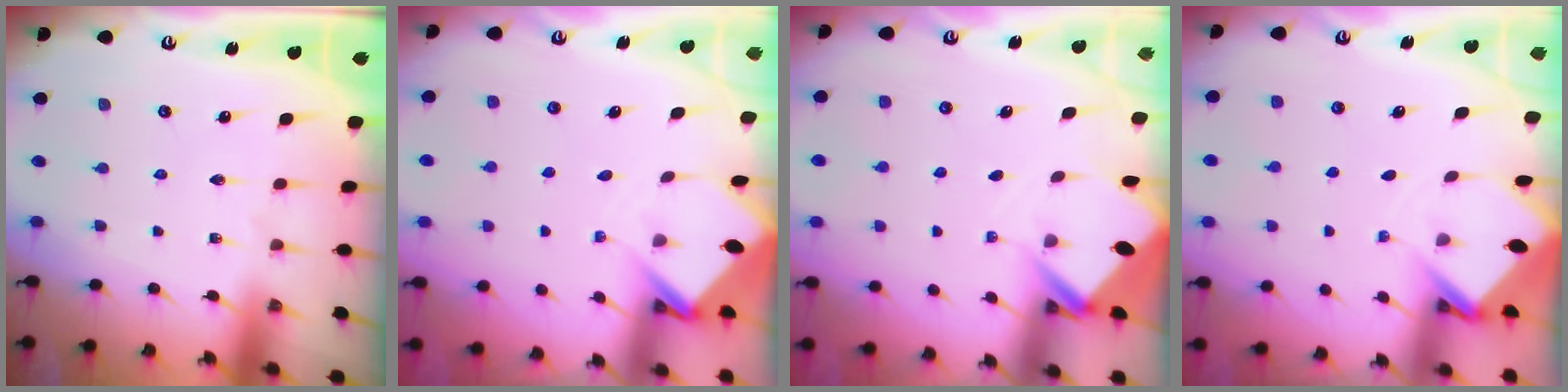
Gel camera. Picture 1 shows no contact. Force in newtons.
{"total": 3.5, "press": 3.5, "slide": 0.3}
{"total": 2.5, "press": 2.5, "slide": 0.1}
{"total": 2.9, "press": 2.9, "slide": 0.2}